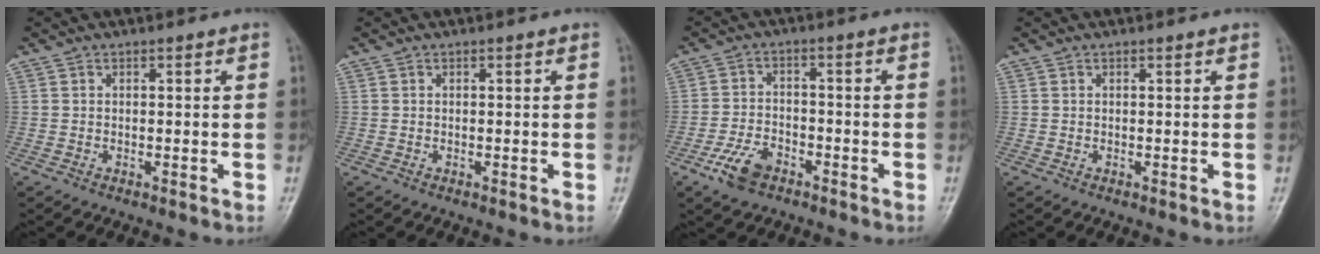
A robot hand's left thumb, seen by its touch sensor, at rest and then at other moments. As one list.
[{"total": 0.0}, {"total": 6.1, "force": [-3.7, 3.4, 3.5], "torque": [-0.066, 0.017, -0.070]}, {"total": 0.0}]